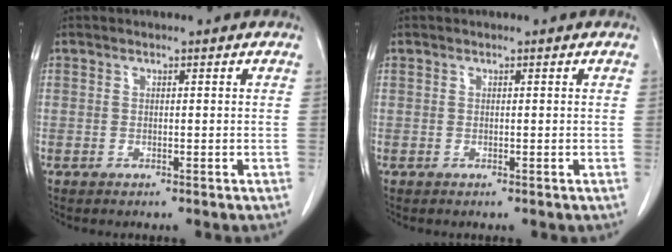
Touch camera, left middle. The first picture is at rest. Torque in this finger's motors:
{"motor_torque": [0.84, -0.91, -0.02, 0.01]}